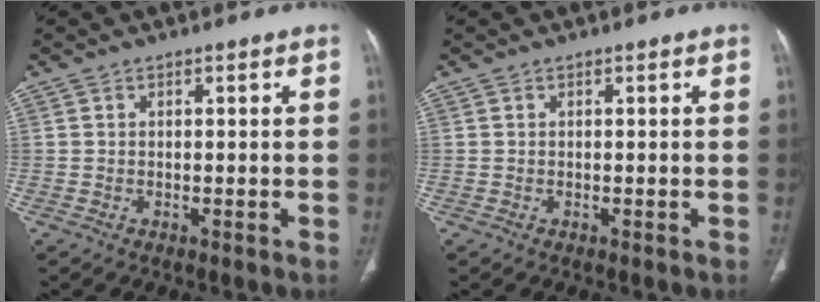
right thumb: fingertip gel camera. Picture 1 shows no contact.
{"total": 0.0}